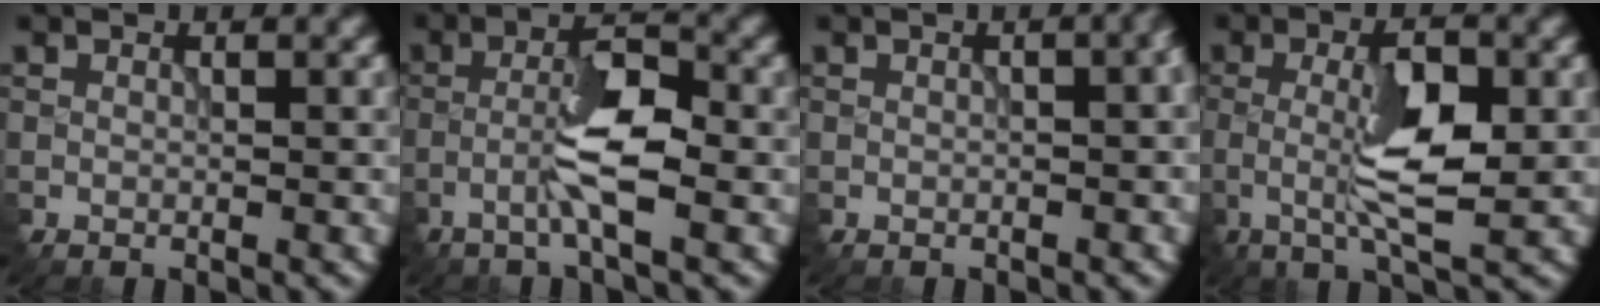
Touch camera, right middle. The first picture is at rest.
{"total": 4.5, "force": [-1.8, 0.7, 4.1], "torque": [-0.080, 0.013, -0.041]}
{"total": 6.8, "force": [0.1, 3.2, 6.0], "torque": [-0.011, 0.015, -0.021]}
{"total": 5.8, "force": [-0.5, 1.5, 5.6], "torque": [-0.111, 0.000, -0.013]}